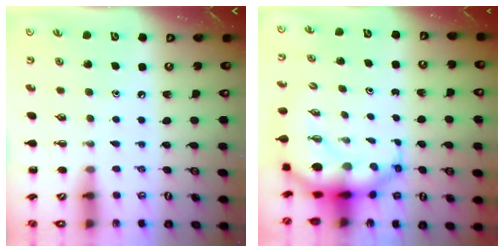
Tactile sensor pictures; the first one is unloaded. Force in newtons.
{"total": 8.8, "press": 8.5, "slide": 2.3}